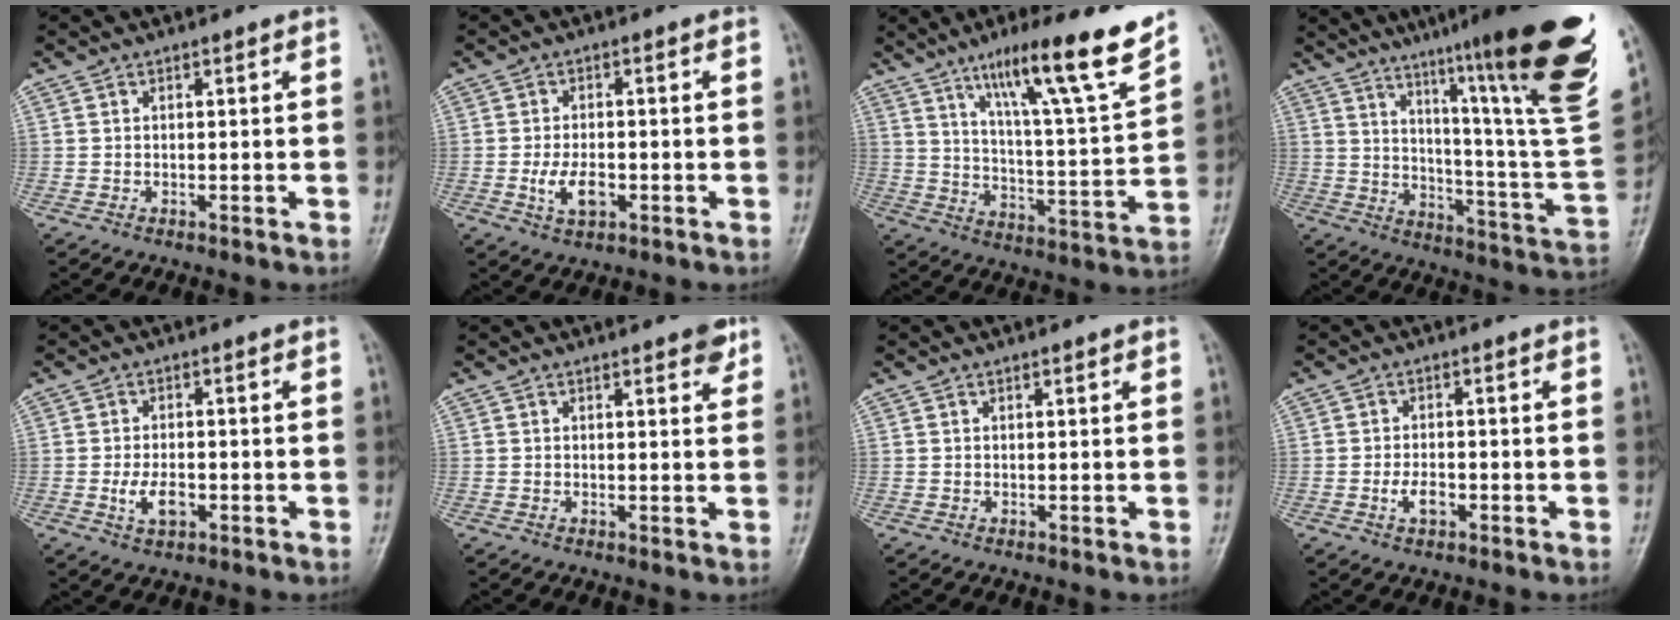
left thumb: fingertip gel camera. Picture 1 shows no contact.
{"total": 5.1, "force": [-1.4, 2.8, 4.0], "torque": [-0.075, 0.003, -0.022]}
{"total": 17.5, "force": [12.0, 1.0, 12.8], "torque": [-0.186, -0.064, 0.191]}
{"total": 30.3, "force": [18.8, 2.8, 23.5], "torque": [-0.288, -0.090, 0.274]}
{"total": 4.4, "force": [-1.2, 2.4, 3.4], "torque": [-0.063, 0.002, -0.019]}
{"total": 2.7, "force": [1.8, 1.0, 1.8], "torque": [-0.012, -0.008, 0.019]}
{"total": 0.7, "force": [0.5, 0.2, 0.5], "torque": [-0.006, -0.001, 0.006]}
{"total": 3.1, "force": [-1.1, 1.7, 2.3], "torque": [-0.040, 0.006, -0.020]}